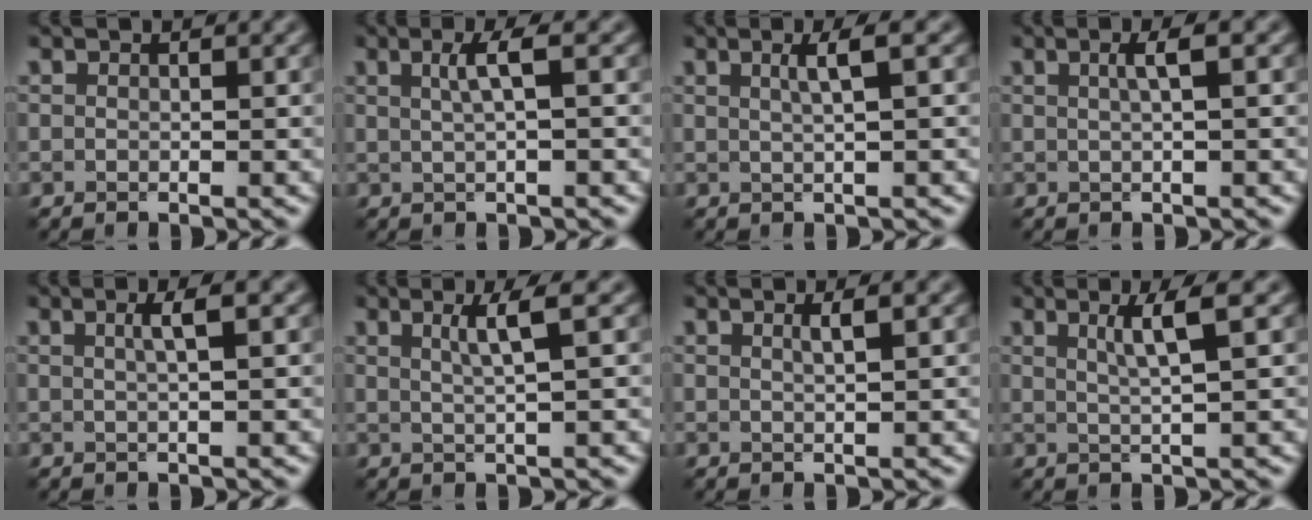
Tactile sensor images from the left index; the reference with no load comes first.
{"total": 2.6, "force": [0.7, 0.5, 2.4], "torque": [-0.039, 0.008, 0.008]}
{"total": 2.4, "force": [0.8, 0.5, 2.2], "torque": [-0.031, 0.008, 0.009]}
{"total": 2.3, "force": [0.6, 0.4, 2.2], "torque": [-0.034, 0.009, 0.006]}
{"total": 2.2, "force": [0.6, 0.4, 2.1], "torque": [-0.032, 0.008, 0.006]}
{"total": 2.9, "force": [1.0, 0.4, 2.7], "torque": [-0.038, 0.006, 0.014]}
{"total": 1.5, "force": [0.6, 0.3, 1.3], "torque": [-0.016, 0.006, 0.005]}
{"total": 3.2, "force": [1.2, 0.4, 2.9], "torque": [-0.041, 0.005, 0.018]}